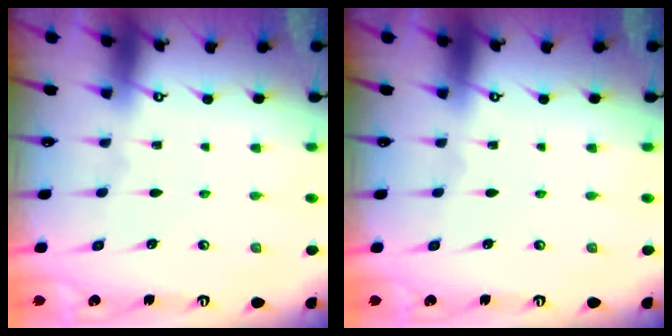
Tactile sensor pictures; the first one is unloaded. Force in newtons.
{"total": 0.0}